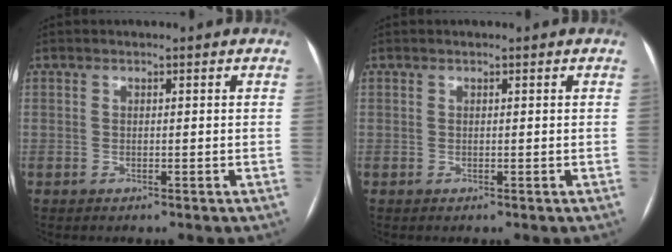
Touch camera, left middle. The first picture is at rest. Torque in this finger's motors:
{"motor_torque": [-0.20, 0.23, -0.04, 0.01]}